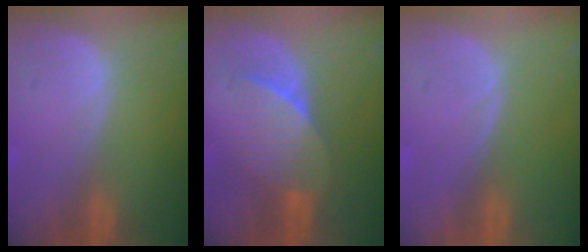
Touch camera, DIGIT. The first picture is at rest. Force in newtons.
{"total": 6.8, "press": 6.4, "slide": 2.3}
{"total": 0.0}